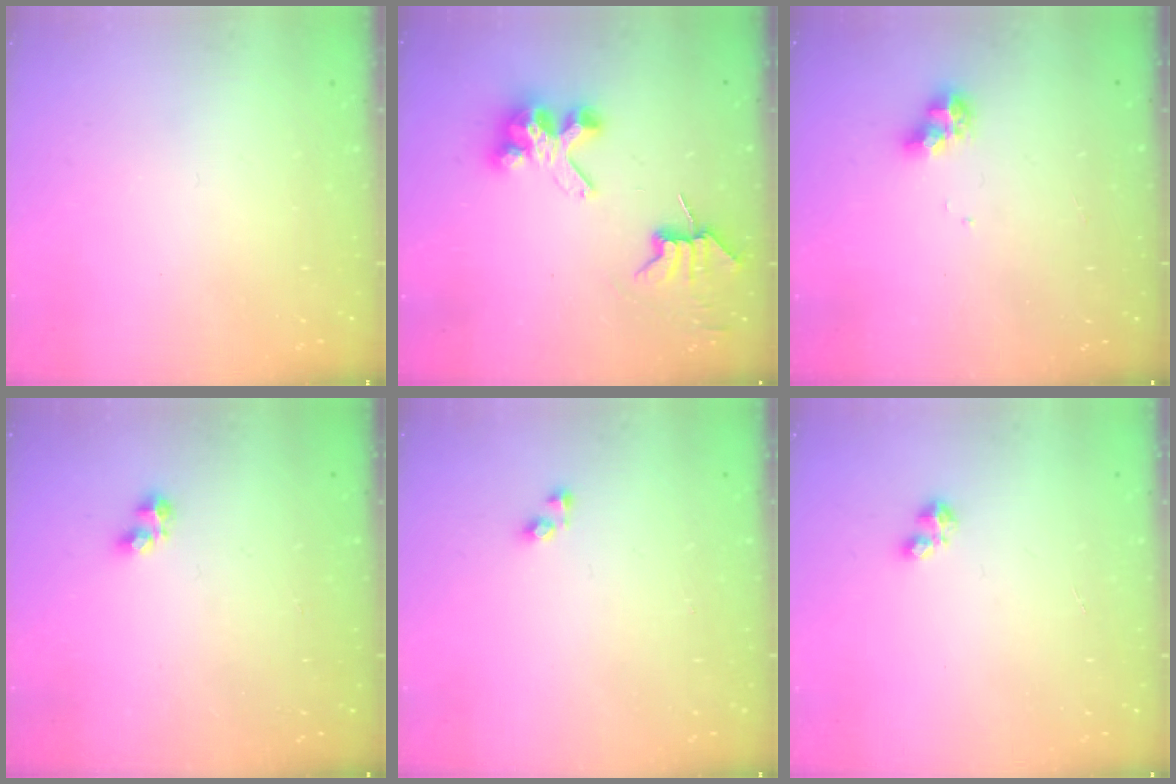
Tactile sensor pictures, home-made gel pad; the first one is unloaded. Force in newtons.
{"total": 6.6, "press": 6.6, "slide": 0.7}
{"total": 7.4, "press": 7.3, "slide": 1.0}
{"total": 2.8, "press": 2.7, "slide": 0.5}
{"total": 3.1, "press": 3.1, "slide": 0.2}
{"total": 1.9, "press": 1.9, "slide": 0.4}